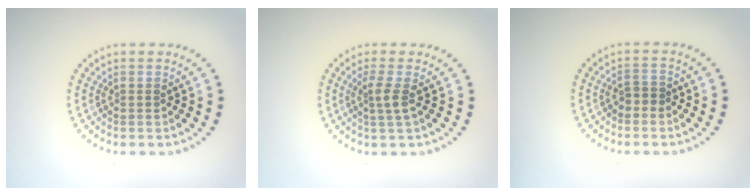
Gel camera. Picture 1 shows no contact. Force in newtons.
{"total": 1.9, "press": 1.4, "slide": 1.2}
{"total": 1.2, "press": 1.1, "slide": 0.5}